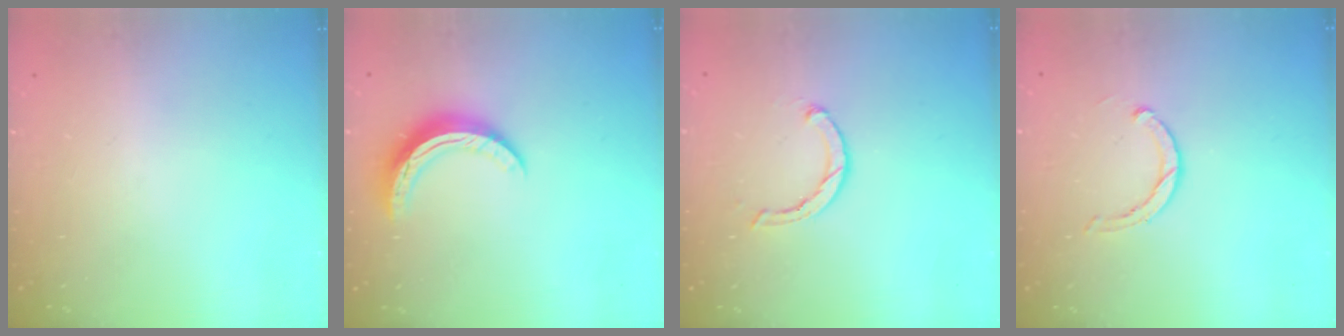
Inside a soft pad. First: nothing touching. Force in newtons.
{"total": 9.3, "press": 9.3, "slide": 0.3}
{"total": 3.1, "press": 3.0, "slide": 0.6}
{"total": 2.8, "press": 2.8, "slide": 0.2}